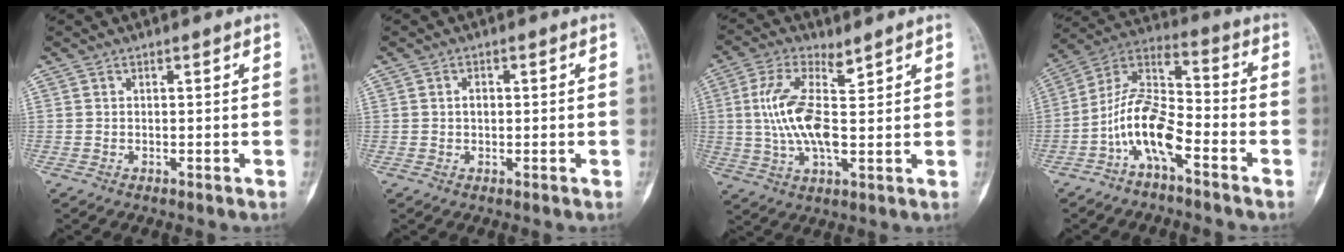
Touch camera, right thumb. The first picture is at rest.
{"total": 1.4, "force": [0.0, 1.0, 1.0], "torque": [-0.013, 0.003, -0.002]}
{"total": 10.7, "force": [3.0, 4.6, 9.2], "torque": [-0.198, 0.002, 0.059]}
{"total": 12.2, "force": [-5.5, 4.7, 9.9], "torque": [-0.194, 0.069, -0.112]}